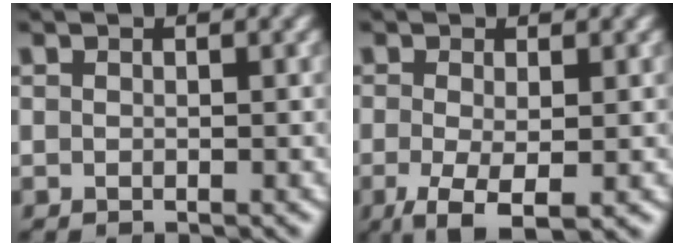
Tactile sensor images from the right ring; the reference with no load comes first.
{"total": 5.7, "force": [-3.3, 2.3, 4.0], "torque": [-0.094, -0.049, -0.029]}